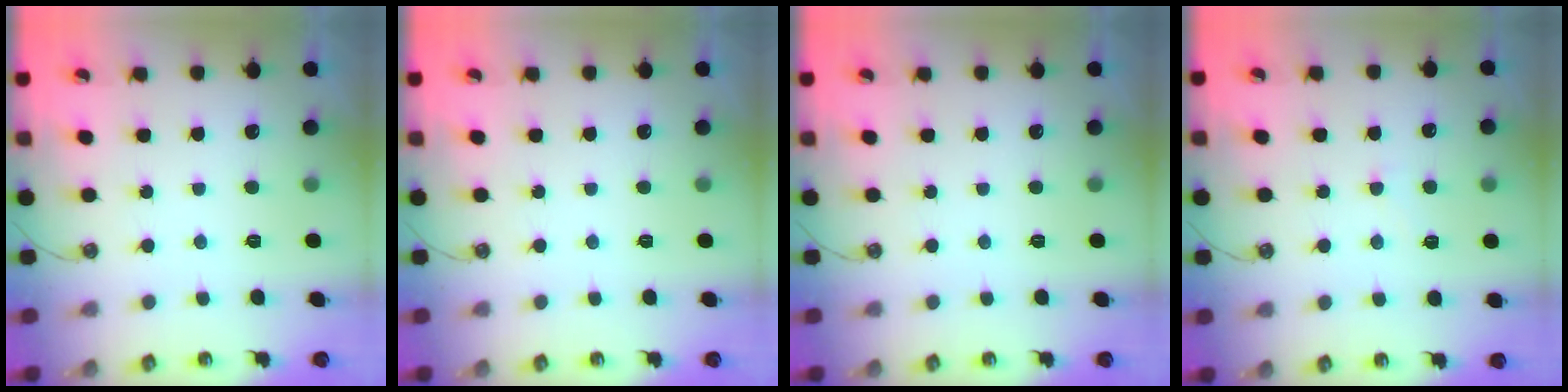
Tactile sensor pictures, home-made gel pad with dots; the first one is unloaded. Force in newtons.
{"total": 0.0}
{"total": 0.0}
{"total": 2.7, "press": 2.6, "slide": 0.4}